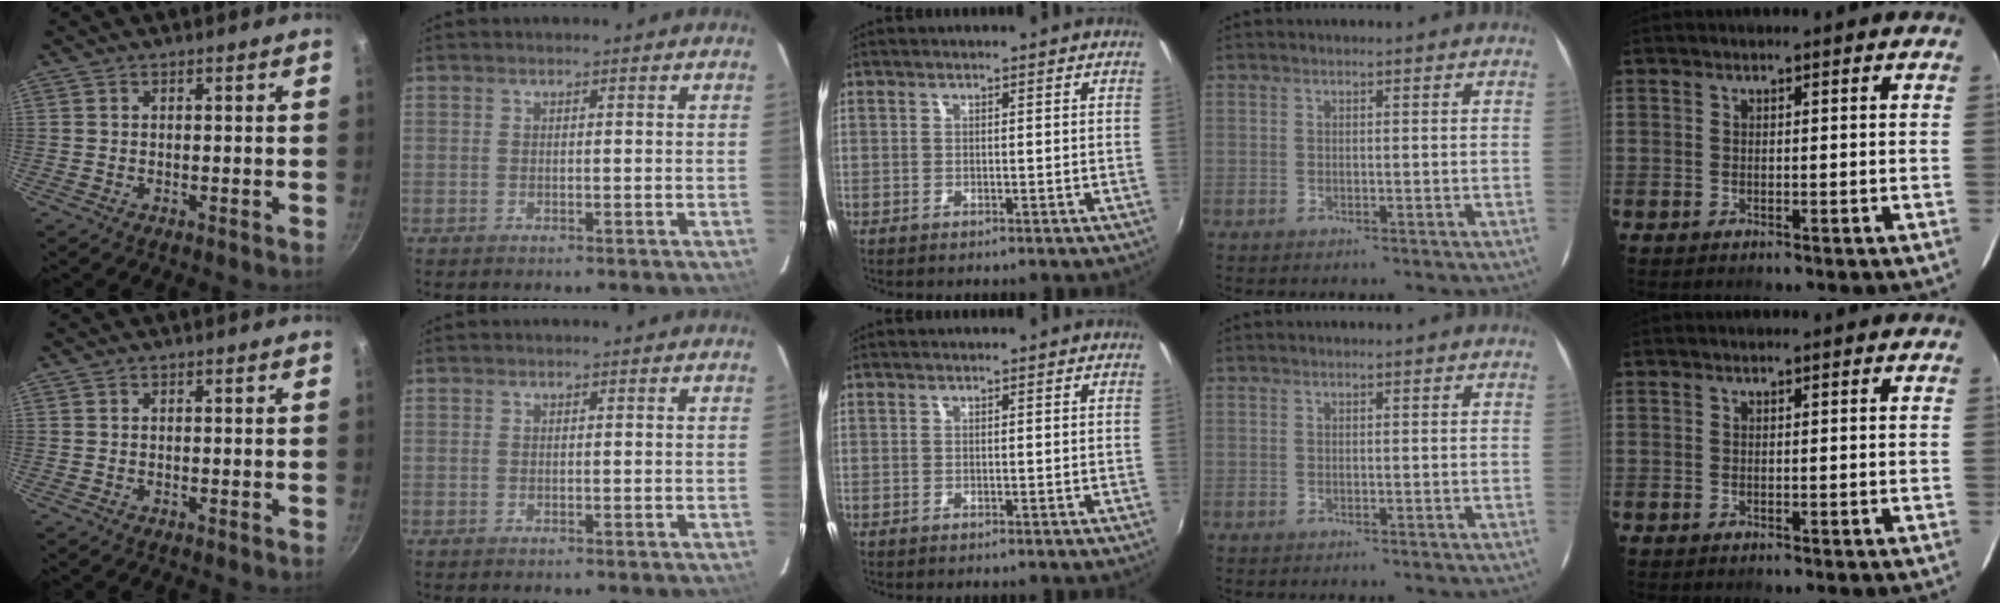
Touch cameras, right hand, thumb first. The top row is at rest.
{}